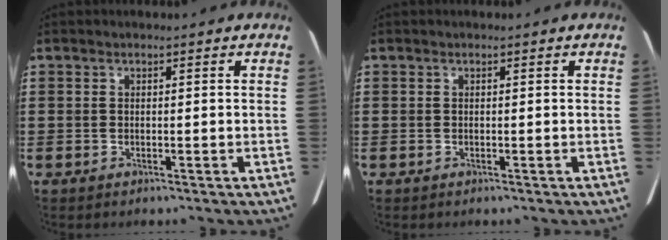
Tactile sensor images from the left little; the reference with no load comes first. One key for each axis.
{"total": 0.0}